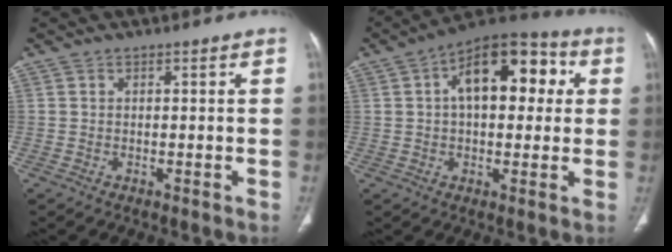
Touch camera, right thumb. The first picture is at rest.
{"total": 16.7, "force": [3.8, 9.1, 13.5], "torque": [-0.162, 0.030, 0.048]}